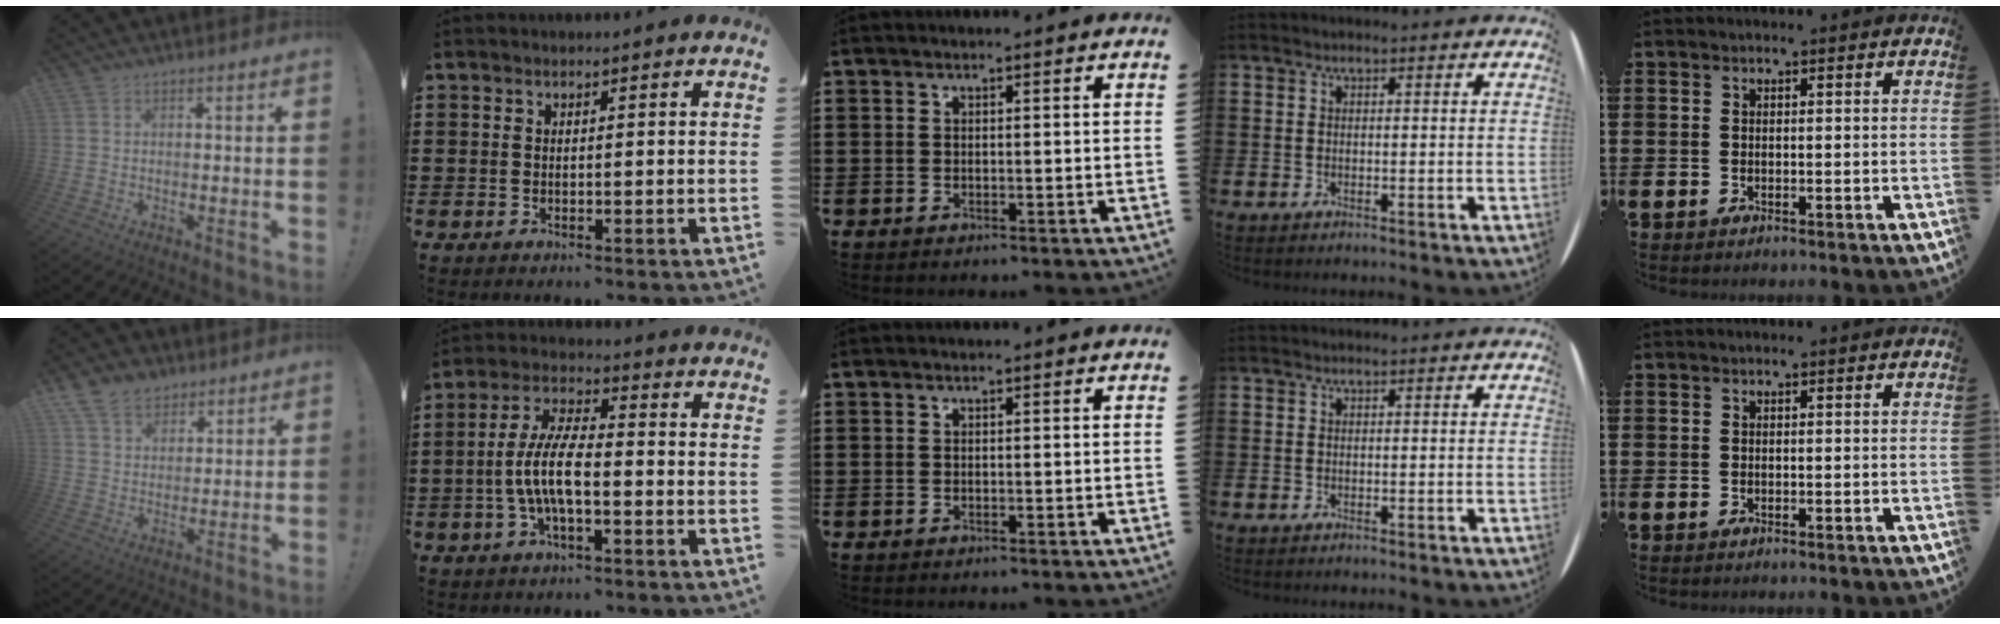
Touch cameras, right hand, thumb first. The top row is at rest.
{"thumb": {"total": 9.1, "force": [6.1, 6.2, 2.7], "torque": [-0.048, -0.032, 0.121]}, "index": {"total": 8.4, "force": [-1.9, 2.7, 7.7], "torque": [-0.180, -0.010, -0.044]}}